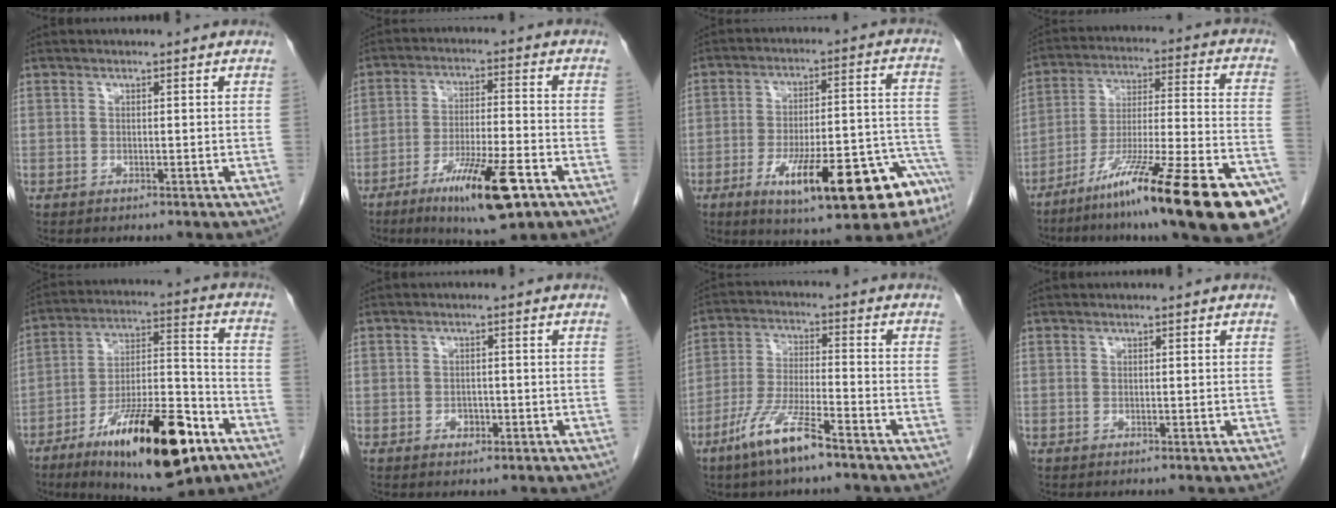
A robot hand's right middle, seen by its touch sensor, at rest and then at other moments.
{"total": 12.2, "force": [-6.7, 1.5, 10.0], "torque": [-0.175, -0.019, -0.108]}
{"total": 19.1, "force": [-10.8, 4.2, 15.1], "torque": [-0.160, 0.026, -0.150]}
{"total": 24.6, "force": [-16.0, 1.5, 18.7], "torque": [-0.227, -0.015, -0.264]}
{"total": 21.2, "force": [-11.8, 5.3, 16.8], "torque": [-0.255, -0.006, -0.187]}
{"total": 1.8, "force": [-0.8, 1.3, 1.0], "torque": [-0.012, 0.005, -0.008]}
{"total": 9.2, "force": [-6.1, 1.0, 6.8], "torque": [-0.143, -0.014, -0.116]}
{"total": 0.0}